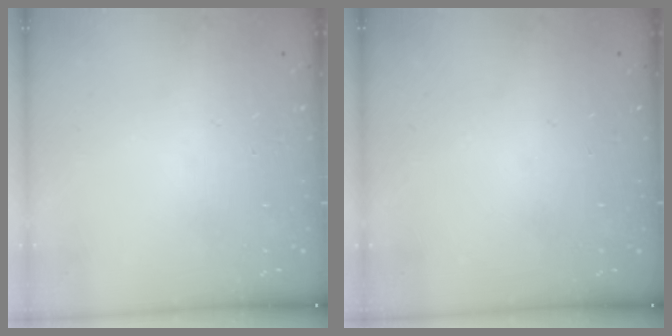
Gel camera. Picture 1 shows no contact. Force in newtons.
{"total": 0.0}